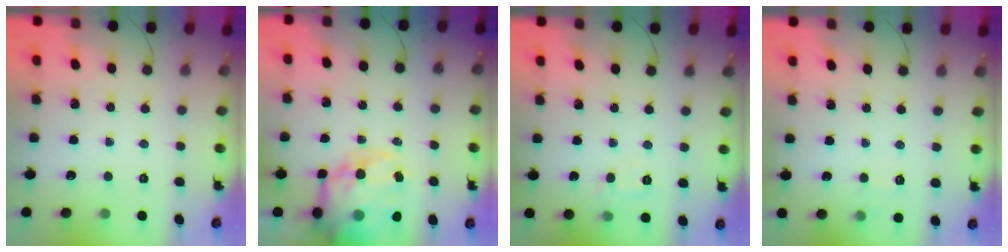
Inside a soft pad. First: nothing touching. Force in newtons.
{"total": 20.6, "press": 20.0, "slide": 5.0}
{"total": 6.4, "press": 6.2, "slide": 1.4}
{"total": 4.9, "press": 4.7, "slide": 1.6}